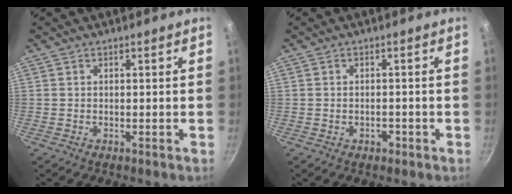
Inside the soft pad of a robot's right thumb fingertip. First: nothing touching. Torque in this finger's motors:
{"motor_torque": [-0.32, 0.05, -0.35, -0.14, 0.10]}